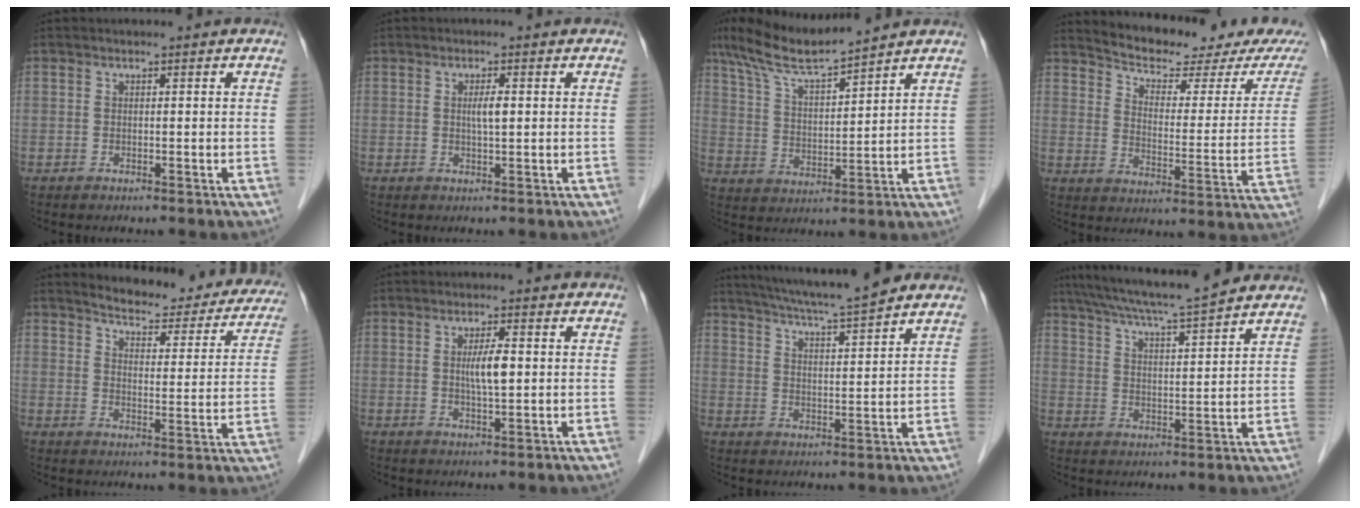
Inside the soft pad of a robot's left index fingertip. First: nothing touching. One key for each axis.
{"total": 2.0, "fx": 0.3, "fy": 0.2, "fz": 2.0, "tx": -0.036, "ty": 0.000, "tz": 0.005}
{"total": 10.0, "fx": 8.7, "fy": -0.3, "fz": 4.9, "tx": -0.101, "ty": 0.009, "tz": 0.164}
{"total": 16.8, "fx": 15.2, "fy": 2.3, "fz": 6.8, "tx": -0.090, "ty": -0.035, "tz": 0.196}
{"total": 17.9, "fx": 16.3, "fy": 4.5, "fz": 5.9, "tx": -0.052, "ty": -0.032, "tz": 0.184}
{"total": 3.9, "fx": 0.3, "fy": 0.5, "fz": 3.8, "tx": -0.067, "ty": 0.000, "tz": 0.005}
{"total": 14.2, "fx": 12.4, "fy": 0.3, "fz": 7.0, "tx": -0.122, "ty": 0.018, "tz": 0.183}
{"total": 17.3, "fx": 14.9, "fy": 0.9, "fz": 8.6, "tx": -0.147, "ty": 0.032, "tz": 0.223}